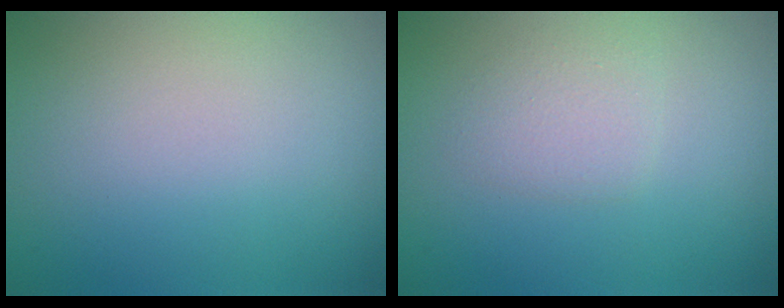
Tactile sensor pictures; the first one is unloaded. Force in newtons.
{"total": 1.6, "press": 1.6, "slide": 0.1}